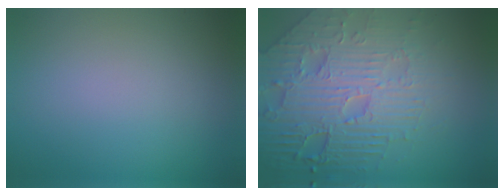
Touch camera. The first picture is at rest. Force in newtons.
{"total": 8.9, "press": 6.3, "slide": 6.2}